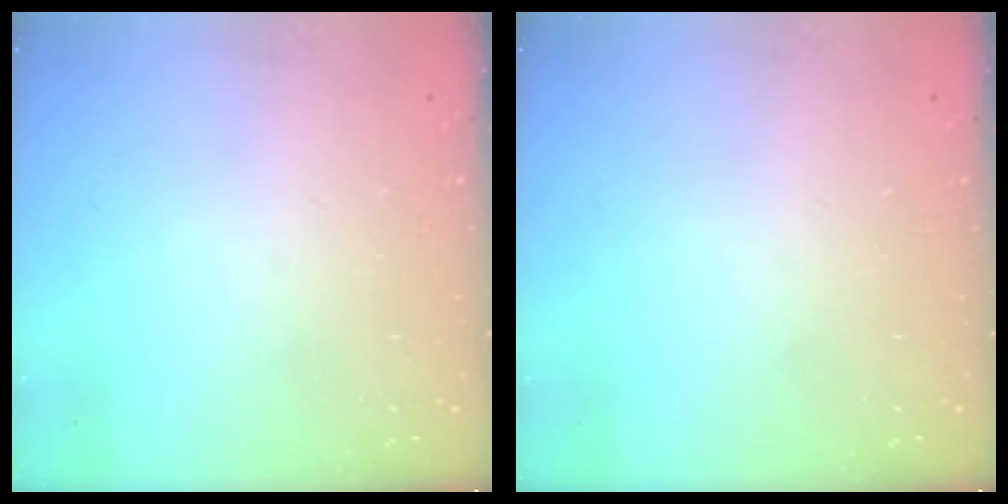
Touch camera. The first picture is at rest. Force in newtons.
{"total": 0.0}